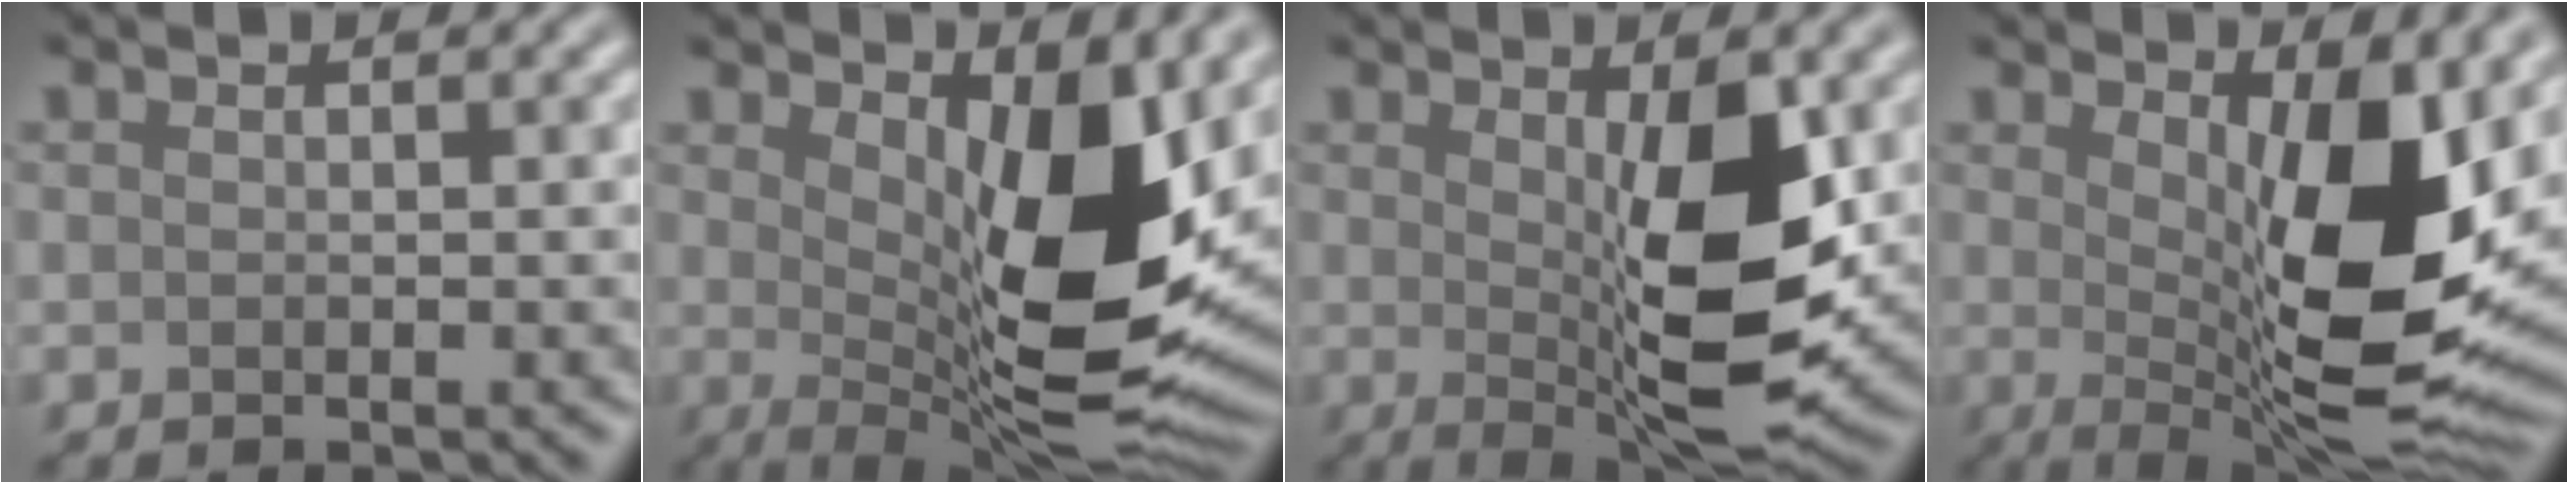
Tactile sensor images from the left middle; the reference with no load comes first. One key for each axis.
{"total": 12.2, "fx": 2.2, "fy": 4.4, "fz": 11.2, "tx": -0.156, "ty": -0.022, "tz": 0.041}
{"total": 8.5, "fx": 0.5, "fy": 2.5, "fz": 8.1, "tx": -0.130, "ty": -0.021, "tz": 0.019}
{"total": 12.4, "fx": 1.7, "fy": 4.1, "fz": 11.5, "tx": -0.164, "ty": -0.025, "tz": 0.033}